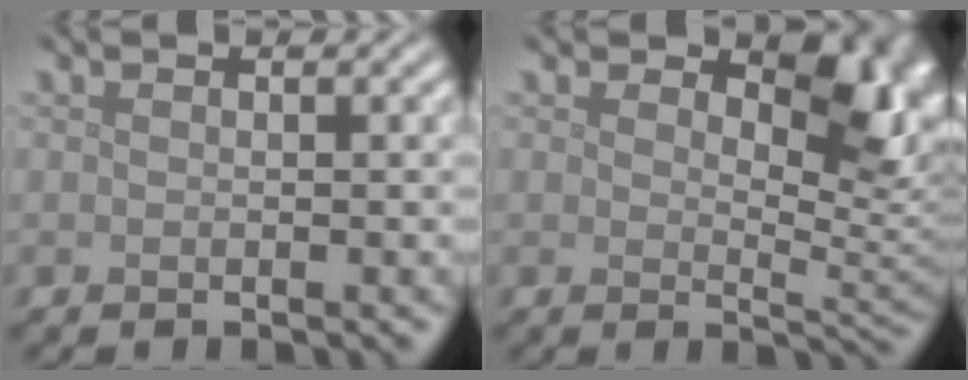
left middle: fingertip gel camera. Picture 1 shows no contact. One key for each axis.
{"total": 6.3, "fx": 2.8, "fy": 3.4, "fz": 4.5, "tx": -0.053, "ty": -0.011, "tz": 0.034}